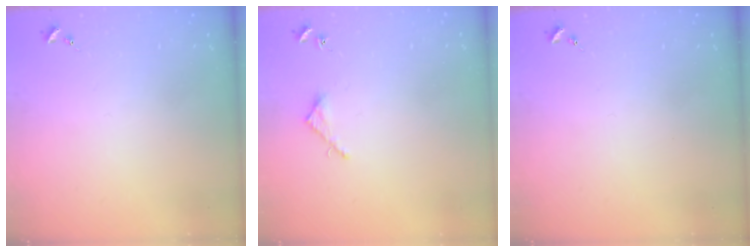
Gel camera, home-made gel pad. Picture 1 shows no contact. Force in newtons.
{"total": 3.3, "press": 3.3, "slide": 0.3}
{"total": 0.0}